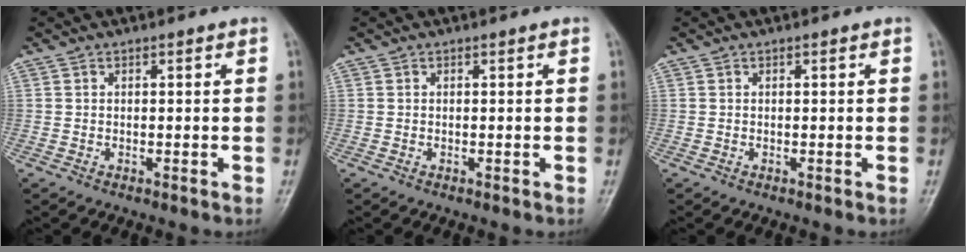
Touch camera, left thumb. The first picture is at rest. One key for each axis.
{"total": 0.0}
{"total": 0.0}